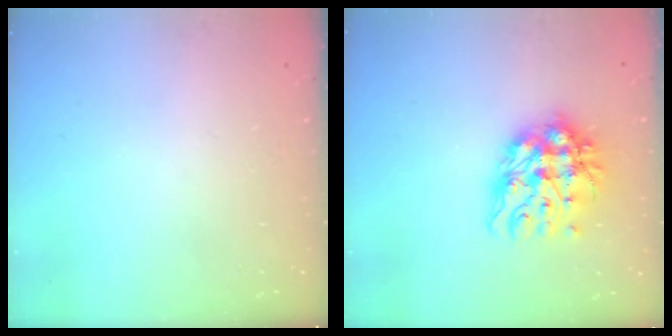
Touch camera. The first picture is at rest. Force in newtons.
{"total": 13.6, "press": 13.5, "slide": 1.0}